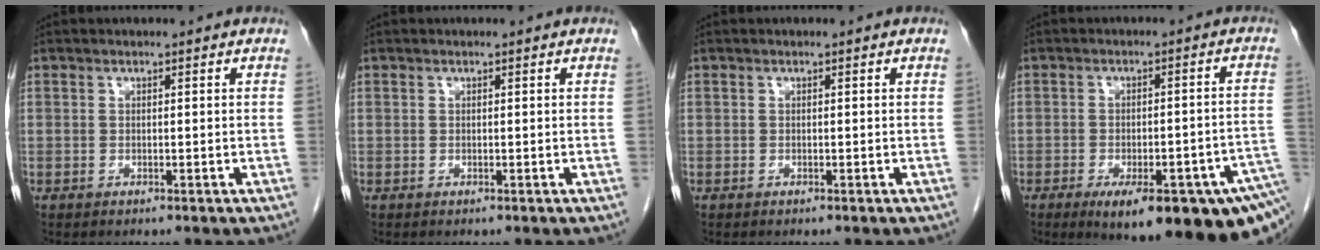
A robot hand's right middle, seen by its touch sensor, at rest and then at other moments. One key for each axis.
{"total": 0.0}
{"total": 0.0}
{"total": 18.8, "fx": -10.8, "fy": 4.0, "fz": 14.9, "tx": -0.126, "ty": 0.000, "tz": -0.136}